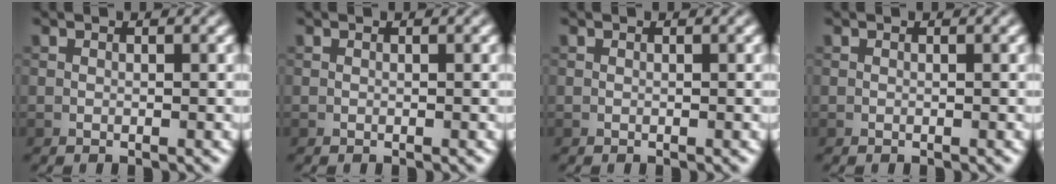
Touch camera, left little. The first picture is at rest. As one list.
[{"total": 0.0}, {"total": 0.0}, {"total": 0.0}]